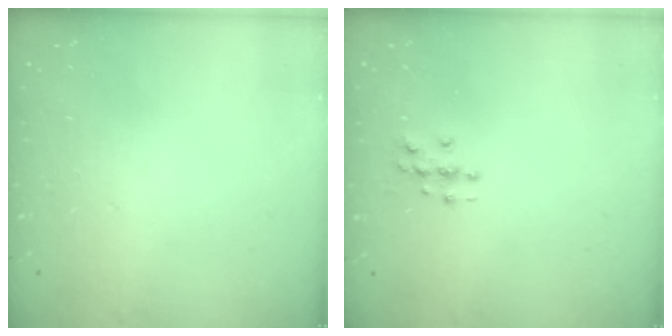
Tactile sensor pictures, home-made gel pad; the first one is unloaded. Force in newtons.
{"total": 3.2, "press": 3.2, "slide": 0.1}